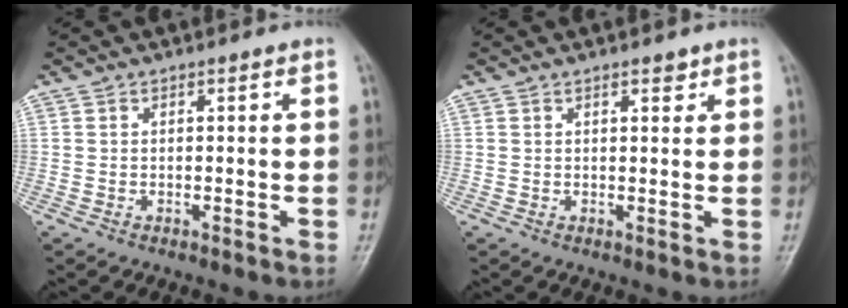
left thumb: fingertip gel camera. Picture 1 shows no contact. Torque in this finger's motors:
{"motor_torque": [-0.16, 0.13, -0.14, -0.09, 0.08]}